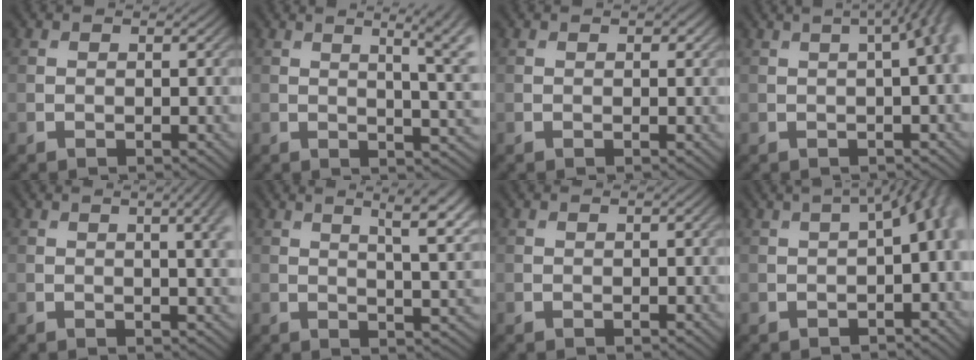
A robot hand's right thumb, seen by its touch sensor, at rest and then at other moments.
{"total": 7.6, "force": [2.3, 2.3, 6.8], "torque": [-0.077, 0.020, 0.026]}
{"total": 0.8, "force": [0.4, 0.4, 0.6], "torque": [-0.006, -0.002, 0.006]}
{"total": 7.4, "force": [1.3, 2.7, 6.7], "torque": [-0.059, 0.040, -0.003]}
{"total": 5.4, "force": [1.5, 1.5, 5.0], "torque": [-0.057, 0.012, 0.016]}
{"total": 8.5, "force": [4.2, 2.3, 6.9], "torque": [-0.085, 0.015, 0.053]}
{"total": 0.7, "force": [0.1, 0.2, 0.7], "torque": [-0.011, 0.003, 0.002]}
{"total": 7.1, "force": [-0.2, 3.0, 6.4], "torque": [-0.081, 0.005, -0.001]}